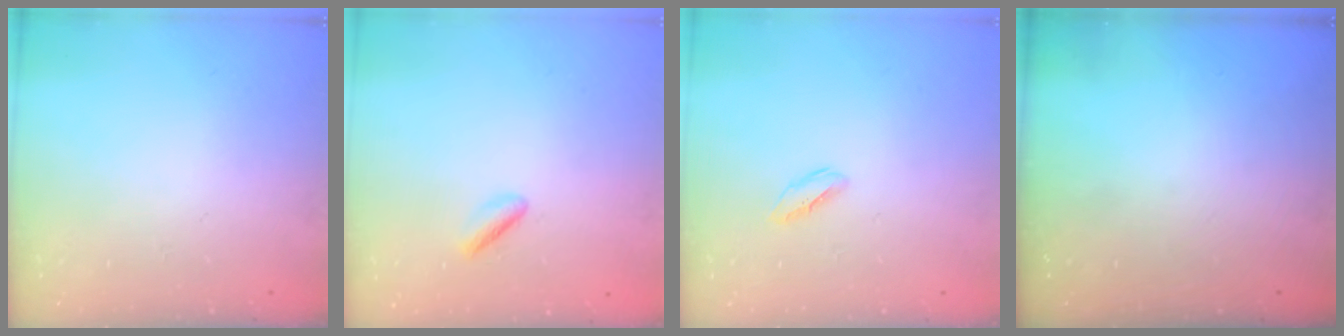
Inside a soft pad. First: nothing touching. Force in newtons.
{"total": 1.9, "press": 1.6, "slide": 0.9}
{"total": 2.2, "press": 2.1, "slide": 0.6}
{"total": 0.0}